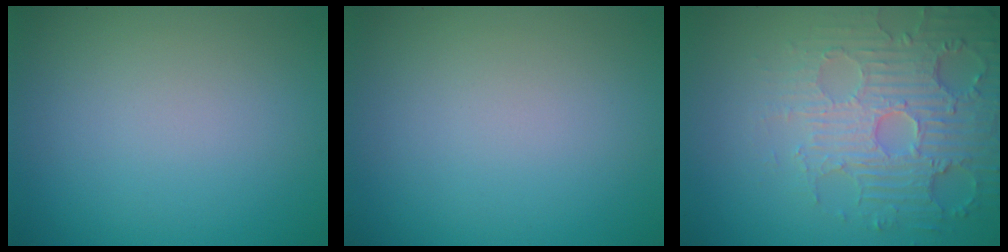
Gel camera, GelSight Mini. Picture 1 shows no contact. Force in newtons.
{"total": 0.0}
{"total": 4.8, "press": 4.6, "slide": 1.2}